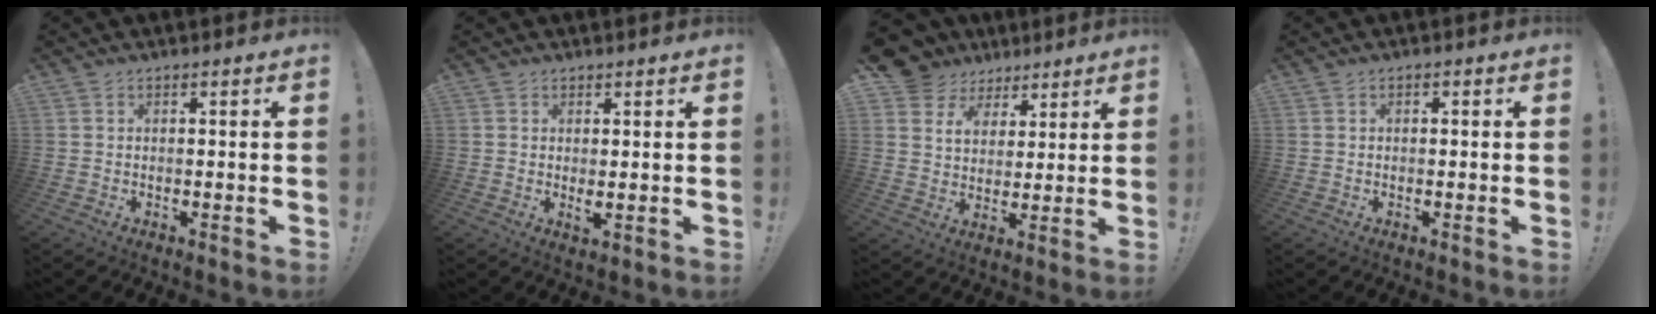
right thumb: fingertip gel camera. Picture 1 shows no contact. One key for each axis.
{"total": 1.6, "fx": 0.4, "fy": 0.9, "fz": 1.3, "tx": -0.011, "ty": -0.006, "tz": 0.007}
{"total": 8.7, "fx": 5.1, "fy": 6.8, "fz": 1.8, "tx": -0.034, "ty": -0.039, "tz": 0.103}
{"total": 0.6, "fx": -0.5, "fy": 0.4, "fz": 0.2, "tx": -0.006, "ty": 0.005, "tz": -0.008}